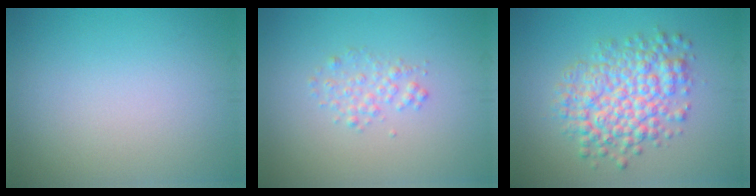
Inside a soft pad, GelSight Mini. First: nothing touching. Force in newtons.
{"total": 1.5, "press": 1.5, "slide": 0.0}
{"total": 6.4, "press": 6.4, "slide": 0.1}